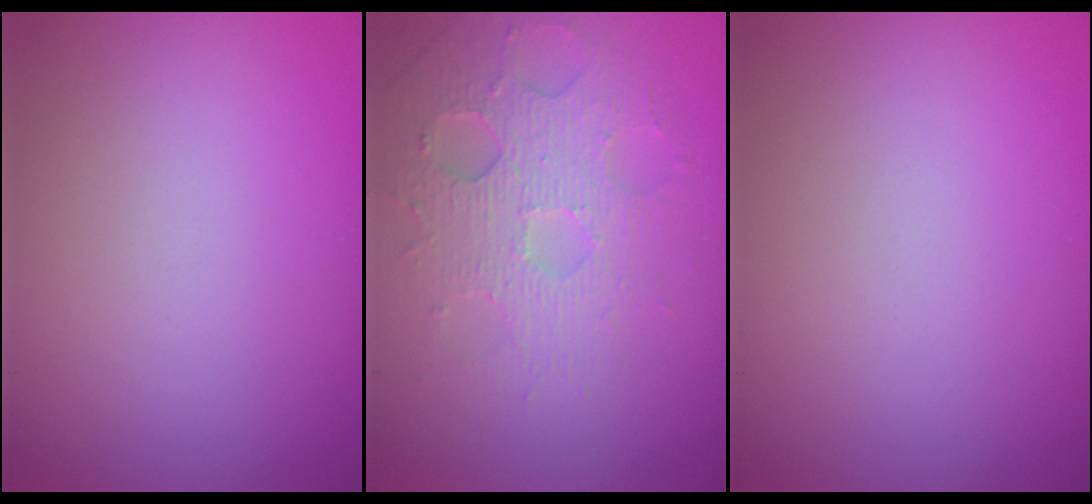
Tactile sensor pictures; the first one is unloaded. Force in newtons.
{"total": 3.9, "press": 3.6, "slide": 1.5}
{"total": 0.0}